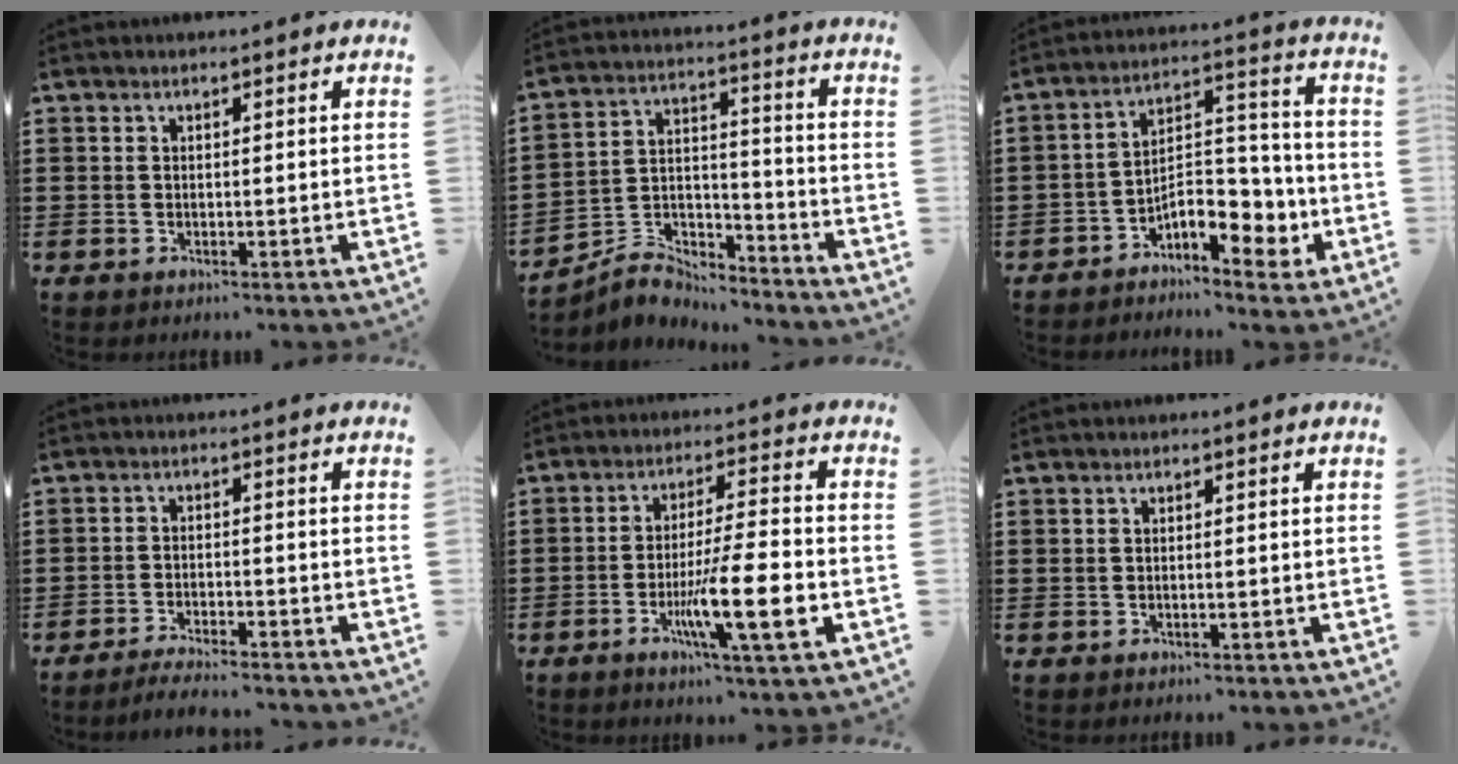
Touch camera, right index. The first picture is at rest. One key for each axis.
{"total": 5.9, "fx": -5.6, "fy": 1.9, "fz": 0.6, "tx": -0.024, "ty": 0.011, "tz": -0.114}
{"total": 8.7, "fx": -4.3, "fy": 4.6, "fz": 6.0, "tx": -0.093, "ty": 0.011, "tz": -0.075}
{"total": 3.0, "fx": -3.0, "fy": 0.0, "fz": 0.5, "tx": -0.012, "ty": 0.003, "tz": -0.061}
{"total": 11.6, "fx": -3.9, "fy": 1.3, "fz": 10.9, "tx": -0.196, "ty": -0.012, "tz": -0.068}
{"total": 0.0}